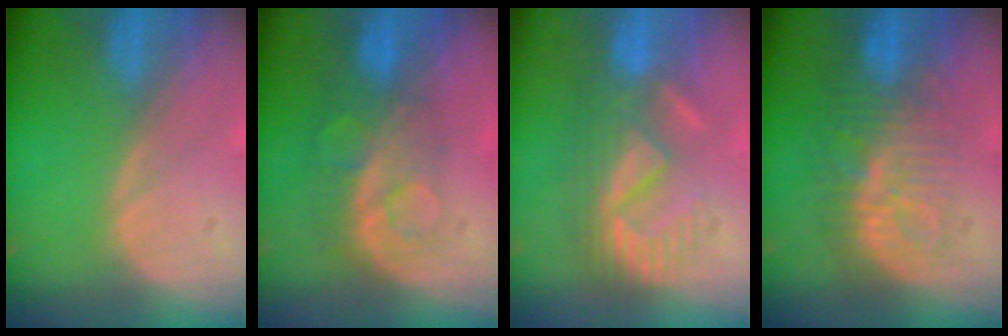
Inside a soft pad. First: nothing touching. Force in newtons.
{"total": 8.4, "press": 7.0, "slide": 4.5}
{"total": 9.1, "press": 8.0, "slide": 4.3}
{"total": 9.4, "press": 8.8, "slide": 3.3}